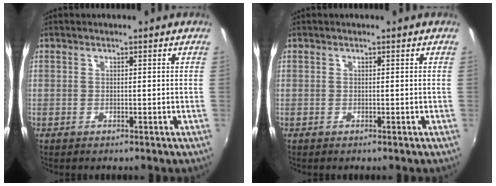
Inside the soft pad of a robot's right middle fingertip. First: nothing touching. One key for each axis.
{"total": 0.0}